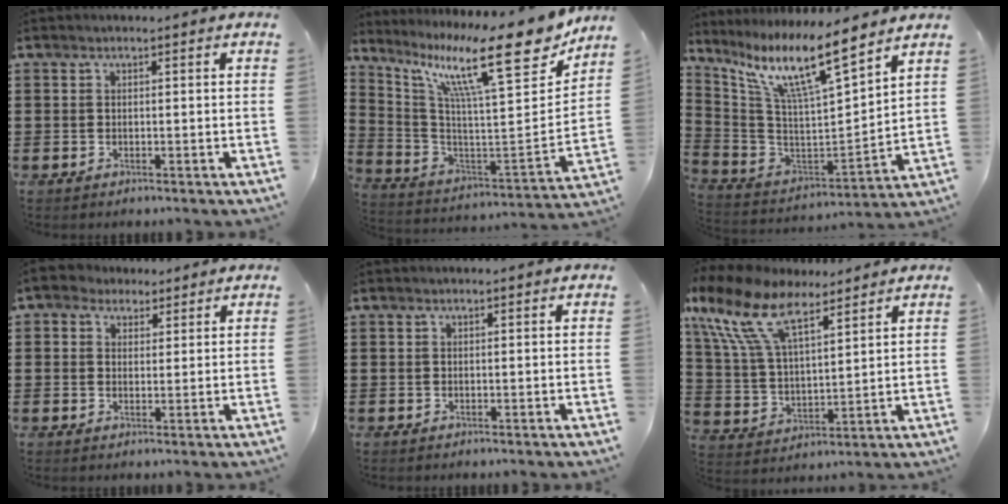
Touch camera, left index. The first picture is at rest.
{"total": 17.2, "force": [11.5, 2.2, 12.7], "torque": [-0.243, -0.073, 0.179]}
{"total": 12.1, "force": [8.7, 1.5, 8.3], "torque": [-0.182, -0.058, 0.144]}
{"total": 2.7, "force": [1.6, 2.1, 0.4], "torque": [-0.020, 0.012, 0.029]}
{"total": 0.0}
{"total": 13.4, "force": [9.0, 5.4, 8.2], "torque": [-0.199, -0.021, 0.164]}